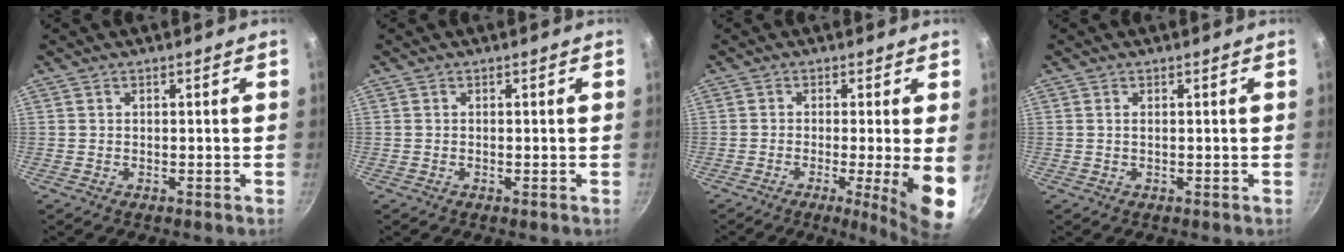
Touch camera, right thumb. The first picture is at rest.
{"total": 0.0}
{"total": 9.8, "force": [-1.9, 0.9, 9.6], "torque": [-0.132, -0.008, -0.026]}
{"total": 0.7, "force": [0.2, 0.3, 0.6], "torque": [-0.014, 0.000, 0.004]}